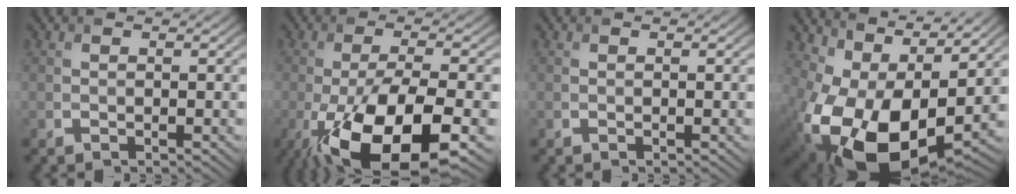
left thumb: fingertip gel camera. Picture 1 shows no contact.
{"total": 15.4, "force": [-6.3, 5.5, 12.9], "torque": [-0.246, -0.026, -0.102]}
{"total": 0.0}
{"total": 16.4, "force": [0.4, 10.1, 12.9], "torque": [-0.236, -0.039, 0.032]}